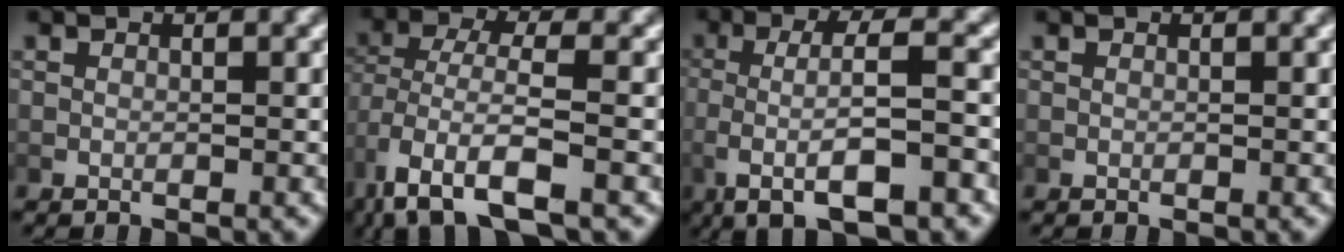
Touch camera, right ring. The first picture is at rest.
{"total": 5.5, "force": [-3.0, 2.4, 4.1], "torque": [-0.104, -0.037, -0.024]}
{"total": 5.9, "force": [-1.1, 2.0, 5.5], "torque": [-0.109, -0.002, -0.011]}
{"total": 0.0}